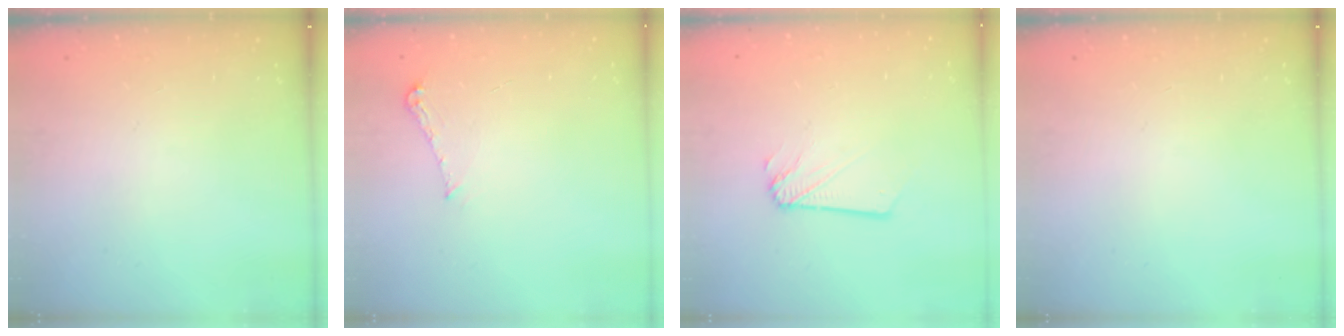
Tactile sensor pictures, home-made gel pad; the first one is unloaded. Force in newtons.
{"total": 5.3, "press": 5.2, "slide": 0.5}
{"total": 1.2, "press": 1.2, "slide": 0.1}
{"total": 0.0}